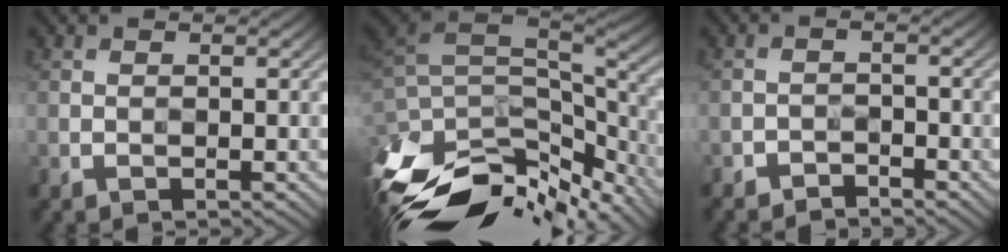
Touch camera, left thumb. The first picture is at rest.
{"total": 14.2, "force": [-7.5, 6.4, 10.2], "torque": [-0.251, -0.008, -0.103]}
{"total": 2.6, "force": [-2.5, 0.7, 0.6], "torque": [-0.008, 0.000, -0.048]}